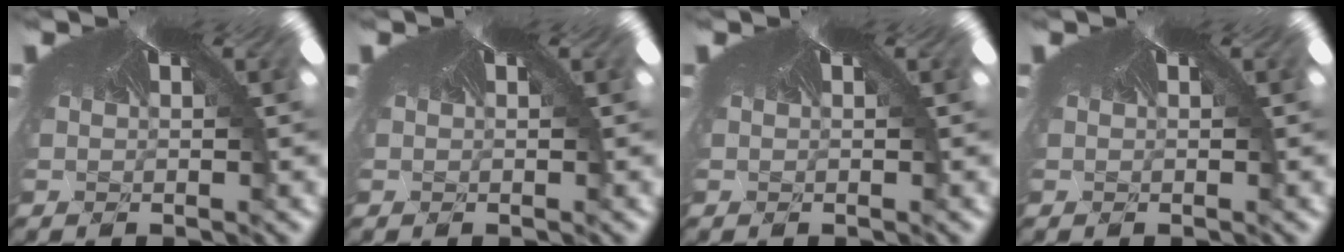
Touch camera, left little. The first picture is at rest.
{"total": 0.0}
{"total": 0.0}
{"total": 0.0}